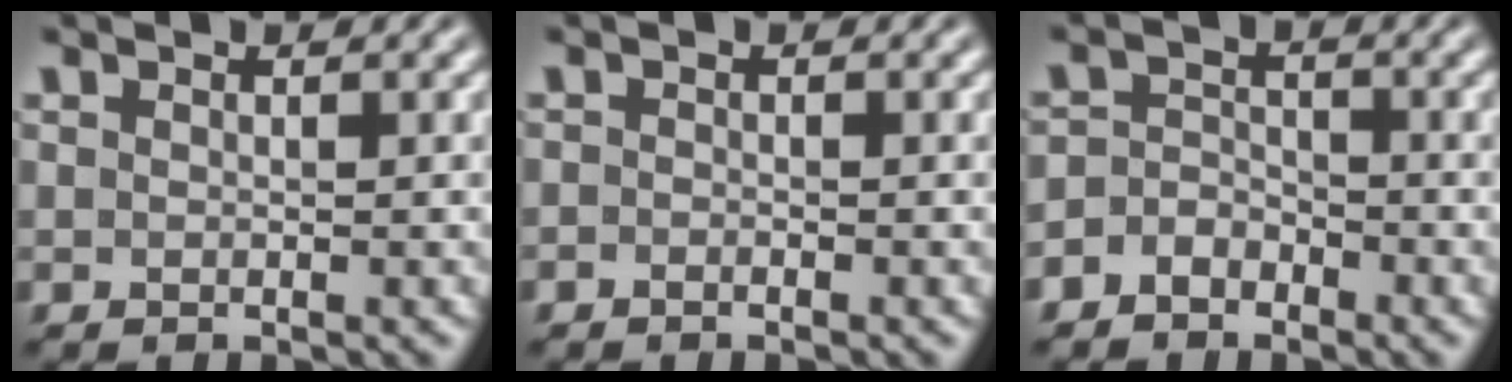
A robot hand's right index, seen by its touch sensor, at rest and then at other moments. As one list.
[{"total": 0.9, "force": [-0.9, -0.3, -0.2], "torque": [0.004, -0.006, -0.013]}, {"total": 4.0, "force": [-2.9, 2.6, 0.8], "torque": [-0.013, -0.014, -0.048]}]